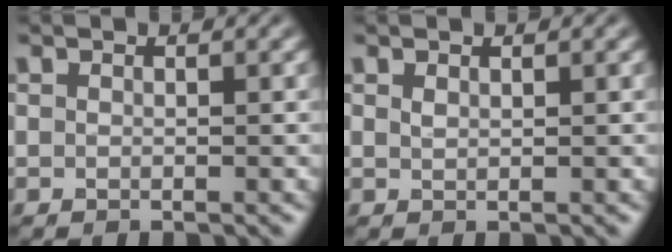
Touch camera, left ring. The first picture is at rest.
{"total": 0.5, "force": [0.4, 0.2, 0.3], "torque": [-0.008, -0.001, 0.011]}